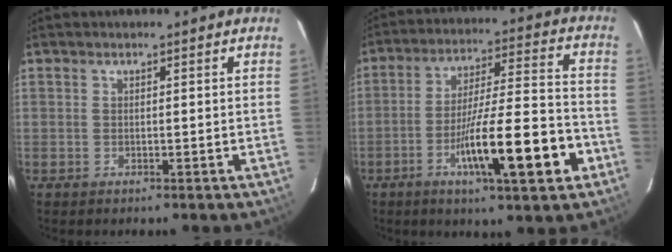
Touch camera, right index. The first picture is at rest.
{"total": 16.2, "force": [-6.4, 1.5, 14.8], "torque": [-0.247, 0.000, -0.100]}